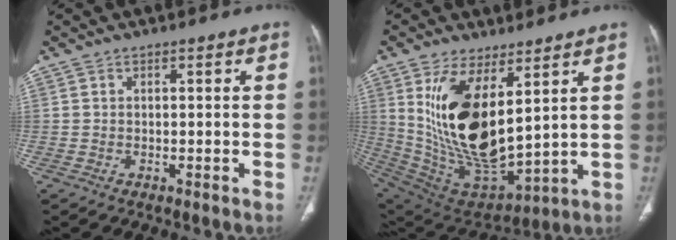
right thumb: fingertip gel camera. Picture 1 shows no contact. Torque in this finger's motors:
{"motor_torque": [0.59, 4.42, 2.22, 0.55, 0.69]}